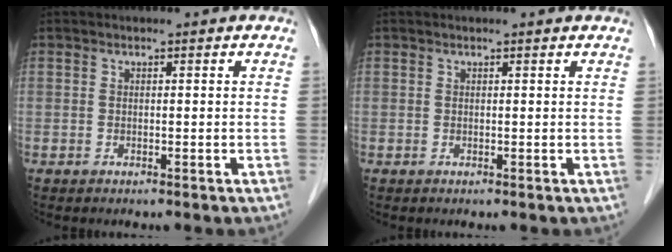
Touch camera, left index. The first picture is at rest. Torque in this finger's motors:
{"motor_torque": [0.24, -0.11, -0.13, -0.06]}